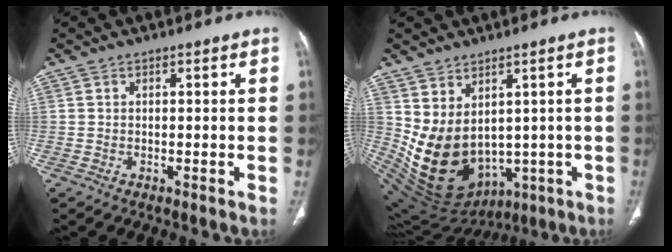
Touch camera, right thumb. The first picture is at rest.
{"total": 14.5, "force": [0.5, 10.5, 10.1], "torque": [-0.173, -0.023, 0.055]}